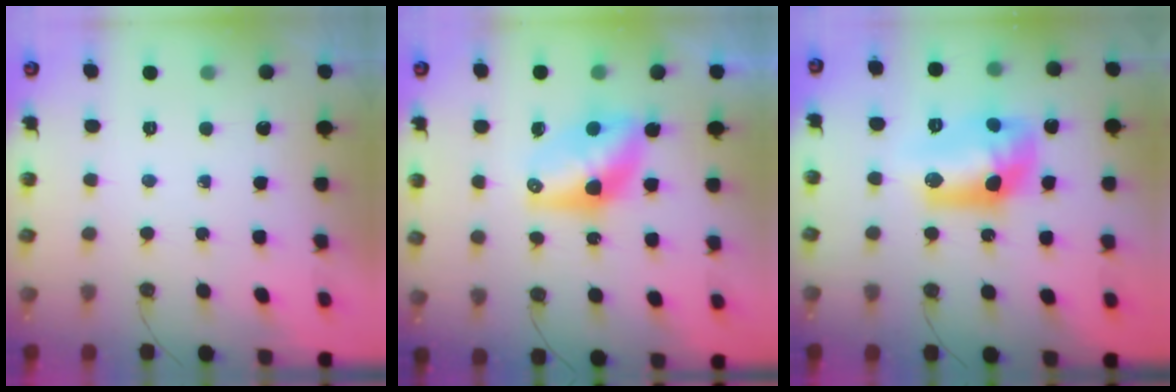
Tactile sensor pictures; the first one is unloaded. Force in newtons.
{"total": 8.2, "press": 8.2, "slide": 0.7}
{"total": 12.2, "press": 12.2, "slide": 0.7}